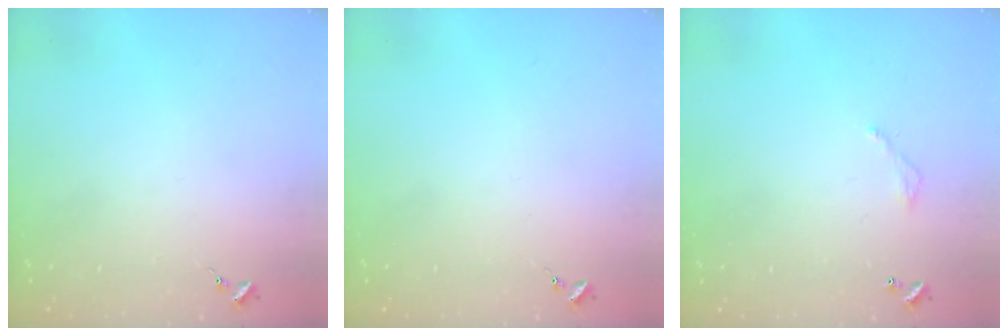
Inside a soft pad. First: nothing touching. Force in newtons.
{"total": 0.0}
{"total": 3.8, "press": 3.8, "slide": 0.2}